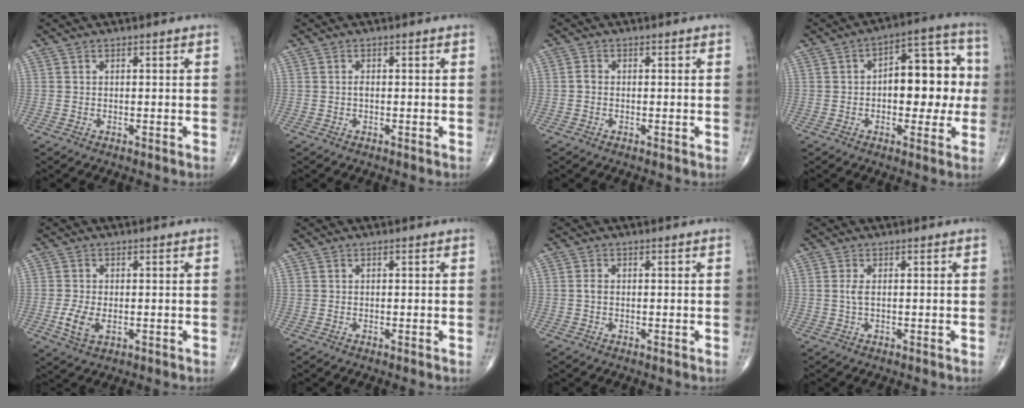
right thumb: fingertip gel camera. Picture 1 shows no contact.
{"total": 0.6, "force": [-0.1, 0.2, 0.5], "torque": [-0.011, 0.000, -0.004]}
{"total": 1.1, "force": [-0.2, 0.8, 0.7], "torque": [-0.010, 0.001, -0.007]}
{"total": 14.4, "force": [0.0, 7.8, 12.1], "torque": [-0.118, 0.037, -0.006]}
{"total": 4.7, "force": [-0.9, 2.5, 3.8], "torque": [-0.081, -0.007, -0.015]}
{"total": 0.0}
{"total": 1.1, "force": [-0.1, 0.7, 0.9], "torque": [-0.017, 0.000, -0.002]}
{"total": 1.5, "force": [0.1, 0.4, 1.4], "torque": [-0.040, 0.000, 0.005]}